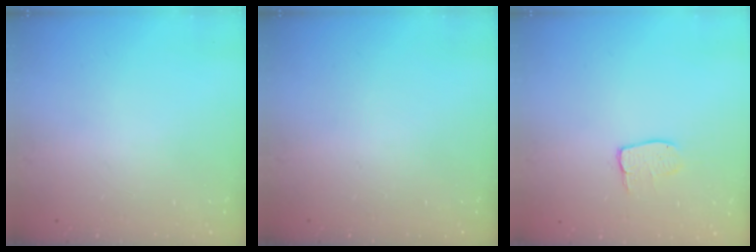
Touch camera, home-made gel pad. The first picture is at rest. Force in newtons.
{"total": 0.0}
{"total": 6.3, "press": 6.3, "slide": 0.2}